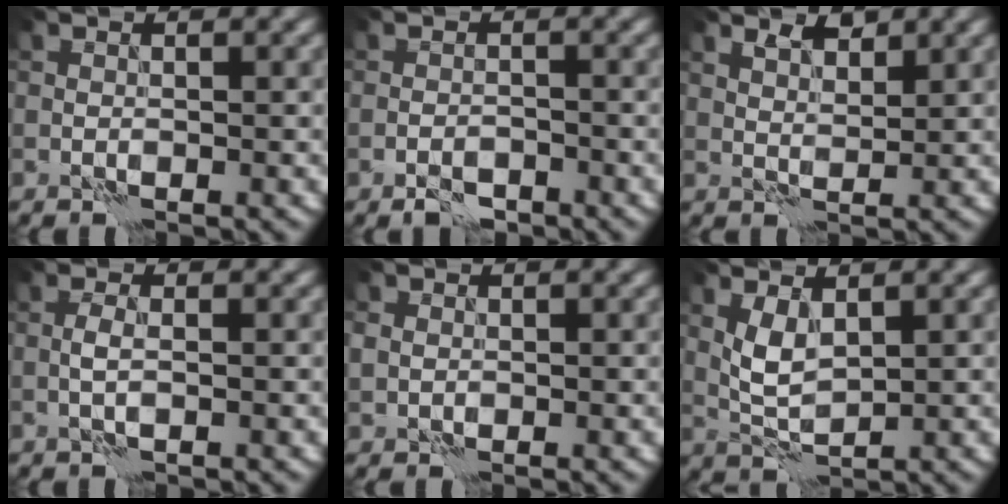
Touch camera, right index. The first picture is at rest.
{"total": 1.9, "force": [-1.5, 0.5, 1.0], "torque": [-0.015, 0.006, -0.030]}
{"total": 2.0, "force": [1.6, 0.7, 1.1], "torque": [-0.012, -0.005, 0.032]}
{"total": 1.3, "force": [-0.2, 0.3, 1.2], "torque": [-0.026, 0.004, -0.008]}
{"total": 1.6, "force": [0.1, 1.5, 0.5], "torque": [-0.012, 0.001, 0.001]}
{"total": 2.8, "force": [1.0, 1.2, 2.3], "torque": [-0.053, 0.000, 0.023]}